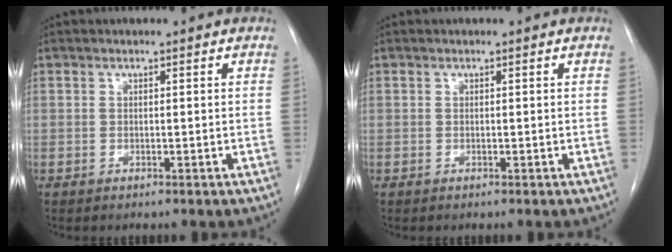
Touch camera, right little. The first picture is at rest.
{"total": 0.0}